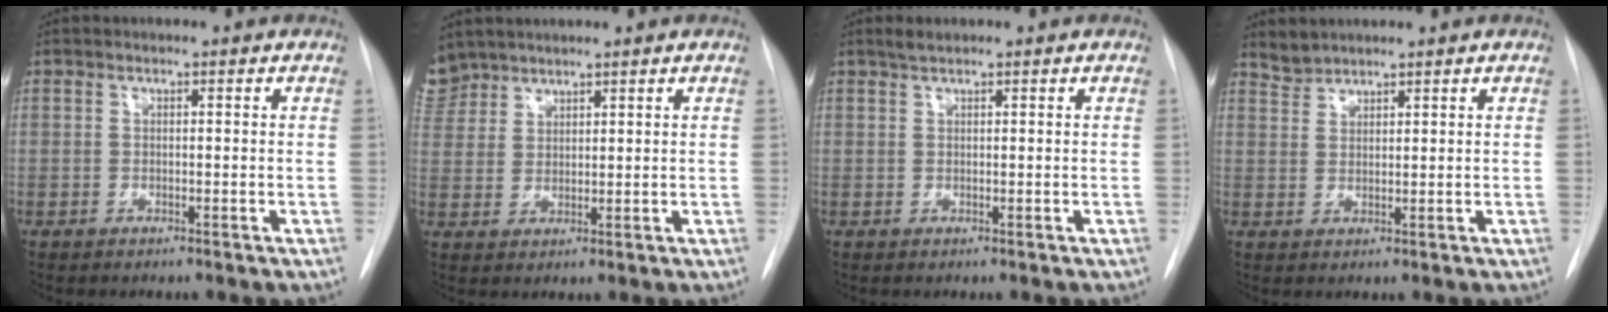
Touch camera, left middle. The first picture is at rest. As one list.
[{"total": 5.8, "force": [5.0, 2.9, 0.2], "torque": [-0.005, 0.009, 0.107]}, {"total": 1.2, "force": [1.0, 0.2, 0.6], "torque": [-0.016, 0.006, 0.023]}, {"total": 2.3, "force": [2.2, 0.3, -0.3], "torque": [0.007, 0.006, 0.045]}]